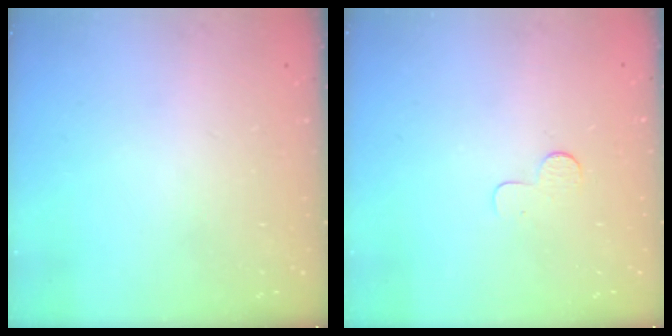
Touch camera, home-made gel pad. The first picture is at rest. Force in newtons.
{"total": 4.9, "press": 4.8, "slide": 0.5}